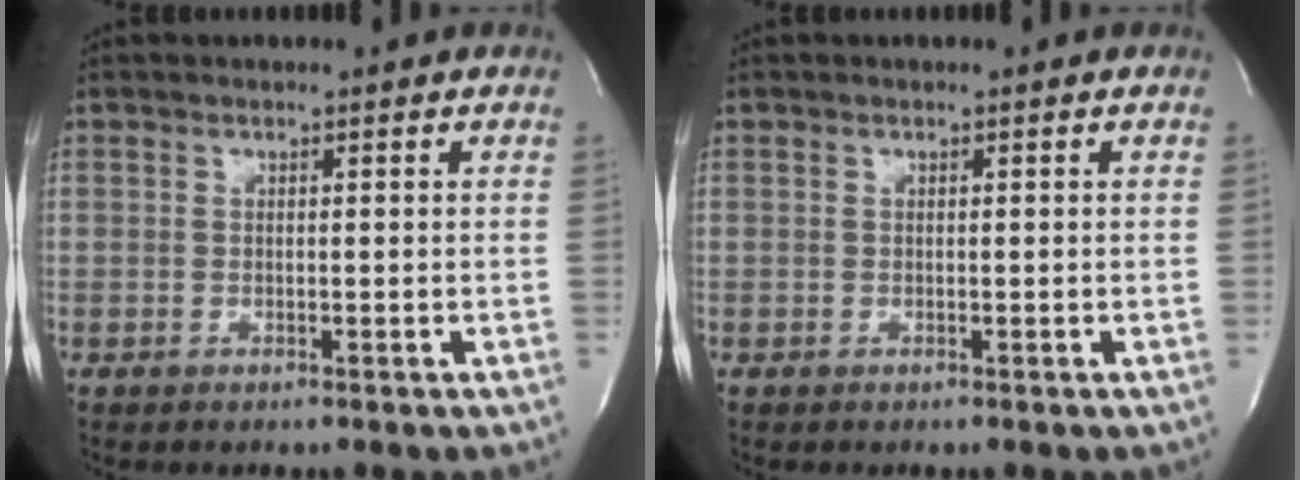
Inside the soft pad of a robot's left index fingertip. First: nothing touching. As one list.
[{"total": 0.0}]